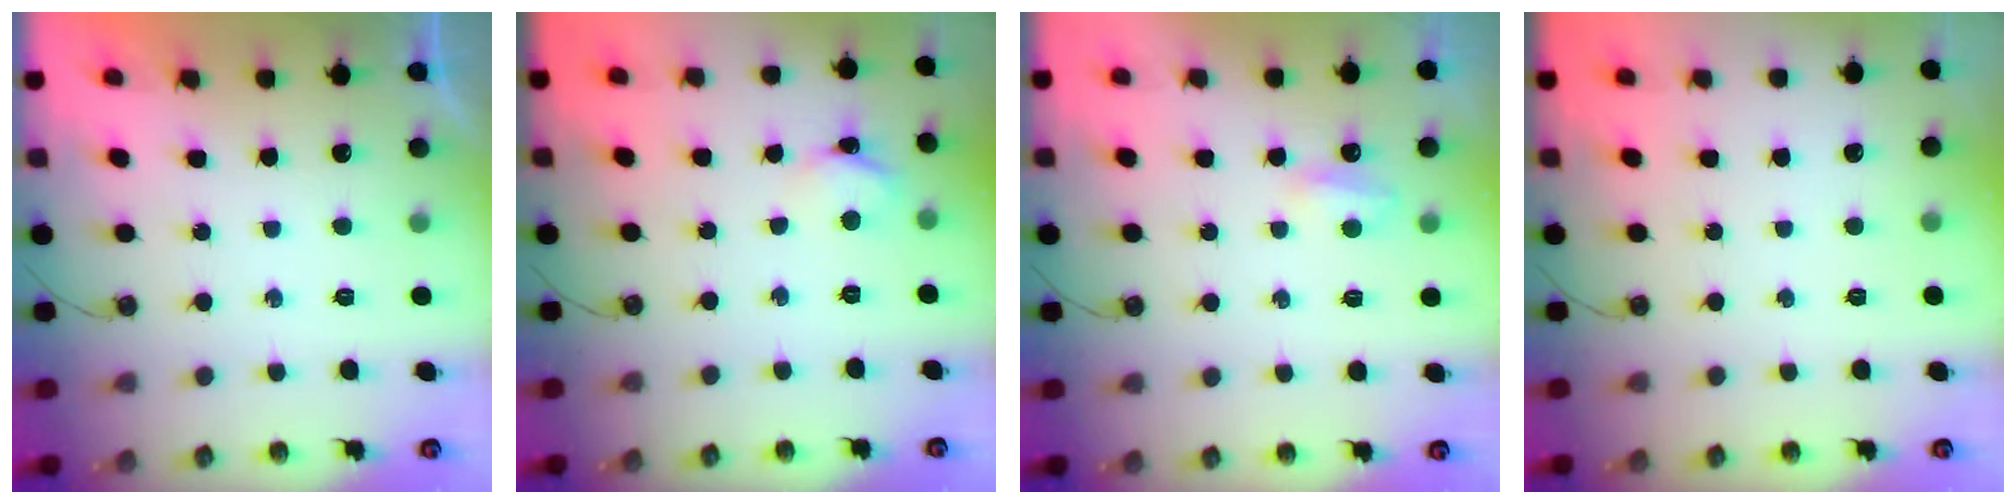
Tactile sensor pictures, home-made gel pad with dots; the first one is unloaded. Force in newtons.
{"total": 3.6, "press": 3.6, "slide": 0.2}
{"total": 4.0, "press": 4.0, "slide": 0.7}
{"total": 0.0}